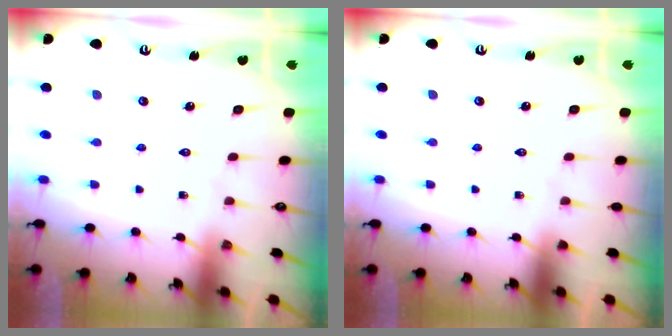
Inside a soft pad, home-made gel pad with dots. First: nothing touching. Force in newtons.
{"total": 0.0}